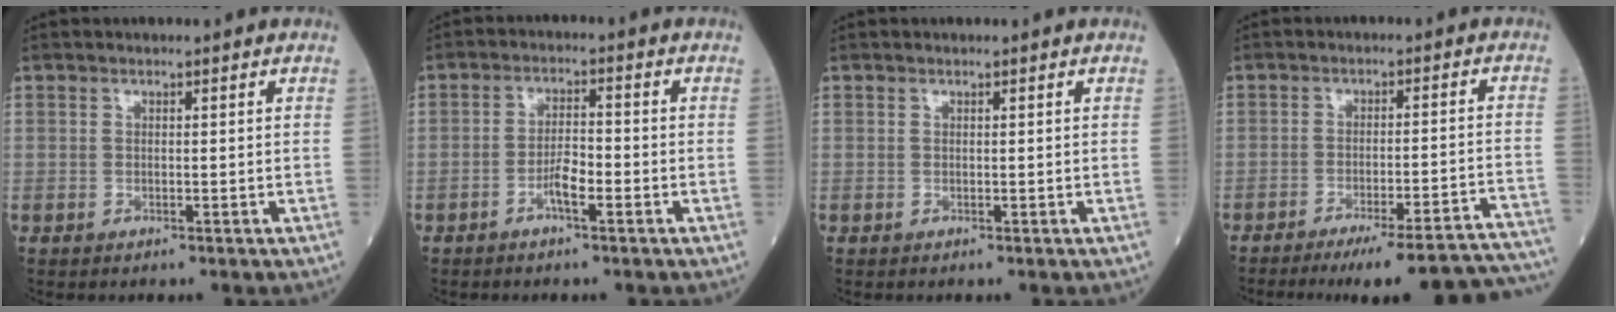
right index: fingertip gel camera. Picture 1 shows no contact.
{"total": 3.7, "force": [-1.8, 0.7, 3.2], "torque": [-0.060, 0.005, -0.033]}
{"total": 0.0}
{"total": 21.2, "force": [-19.9, -0.4, 7.3], "torque": [-0.027, -0.004, -0.247]}